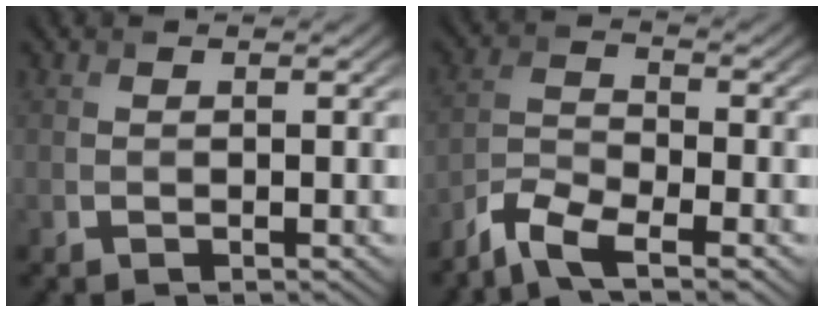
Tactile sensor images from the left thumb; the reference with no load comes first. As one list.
[{"total": 6.0, "force": [-4.5, 1.5, 3.6], "torque": [-0.082, -0.006, -0.100]}]